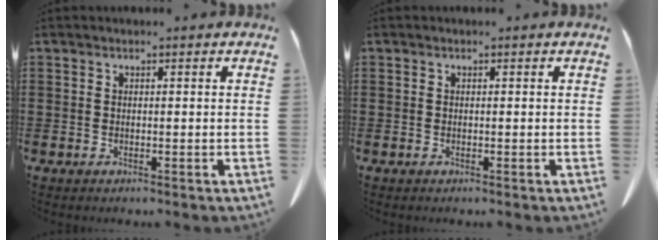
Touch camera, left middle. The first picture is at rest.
{"total": 0.0}